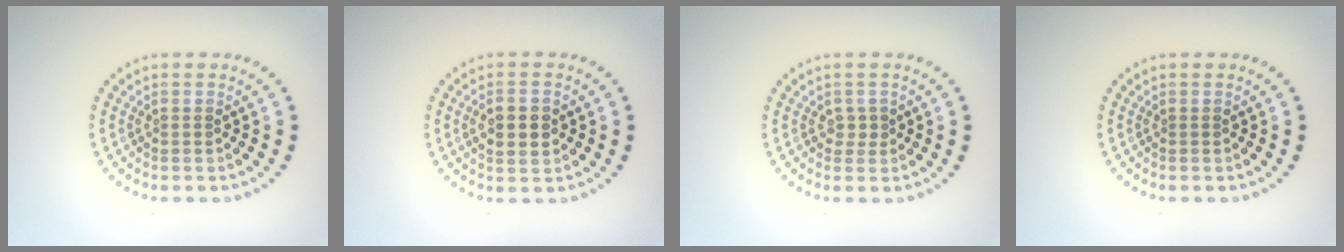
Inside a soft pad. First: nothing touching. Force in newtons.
{"total": 3.1, "press": 3.1, "slide": 0.1}
{"total": 1.0, "press": 0.9, "slide": 0.4}
{"total": 0.0}